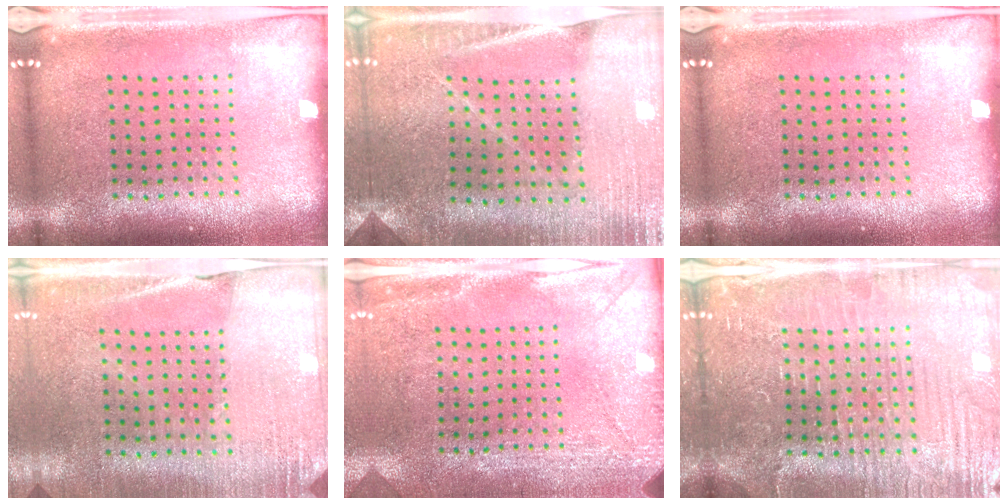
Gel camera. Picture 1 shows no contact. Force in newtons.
{"total": 1.2, "press": 1.2, "slide": 0.1}
{"total": 0.0}
{"total": 2.6, "press": 2.5, "slide": 0.8}
{"total": 2.9, "press": 2.5, "slide": 1.5}
{"total": 4.4, "press": 4.2, "slide": 1.2}